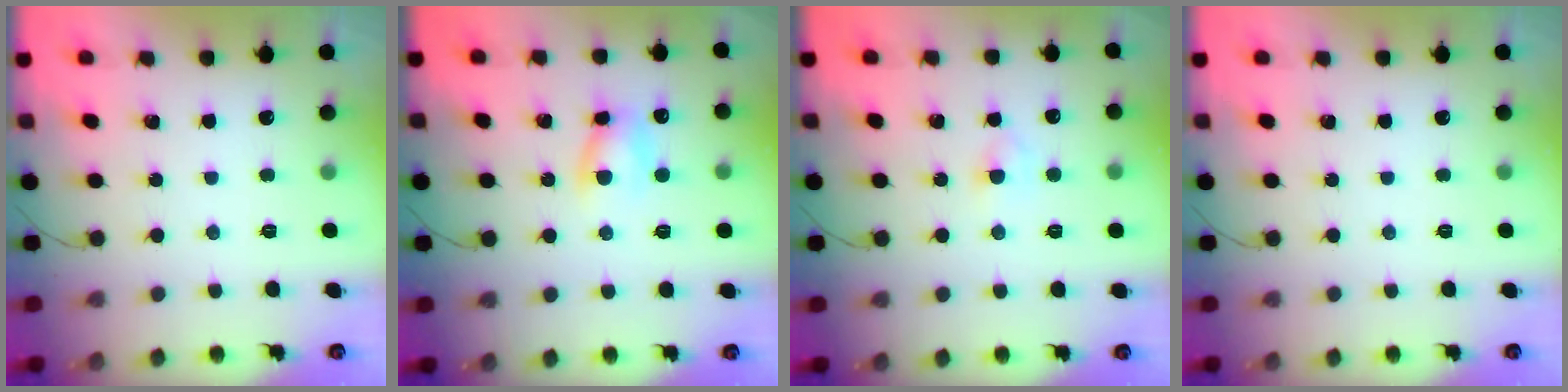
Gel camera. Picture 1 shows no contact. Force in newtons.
{"total": 6.4, "press": 6.3, "slide": 1.1}
{"total": 2.8, "press": 2.7, "slide": 1.0}
{"total": 0.0}